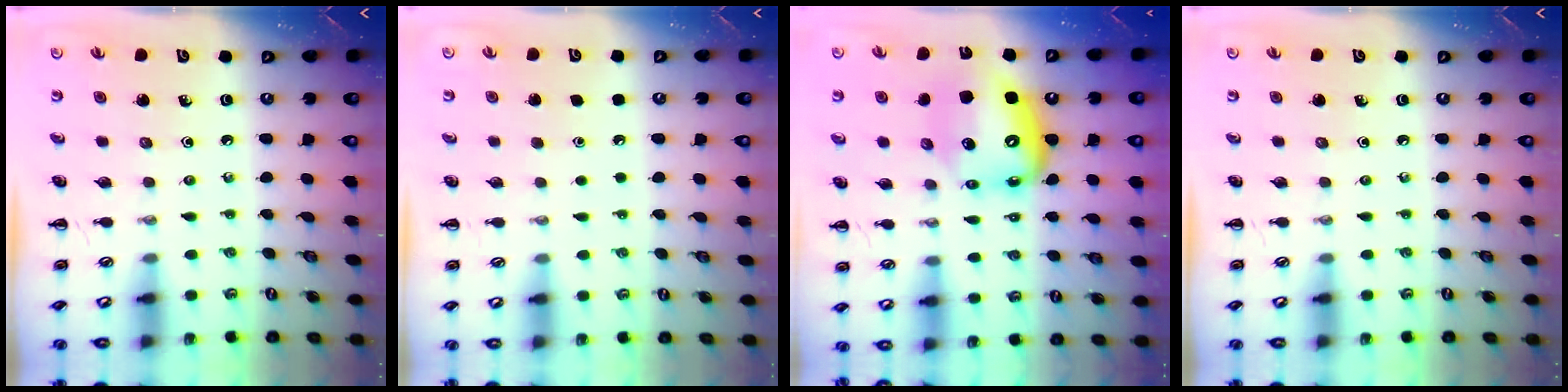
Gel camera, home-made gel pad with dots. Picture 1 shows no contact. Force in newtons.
{"total": 1.7, "press": 1.7, "slide": 0.1}
{"total": 11.5, "press": 11.1, "slide": 2.9}
{"total": 0.0}